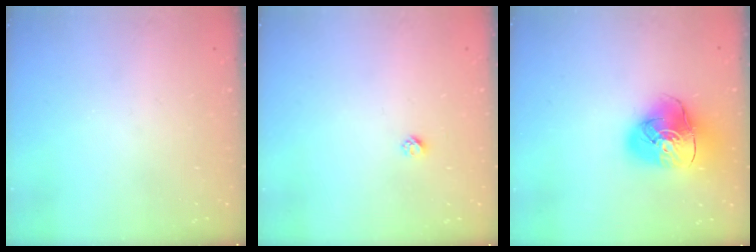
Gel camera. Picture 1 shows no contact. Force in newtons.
{"total": 2.3, "press": 2.3, "slide": 0.2}
{"total": 13.9, "press": 13.8, "slide": 1.7}